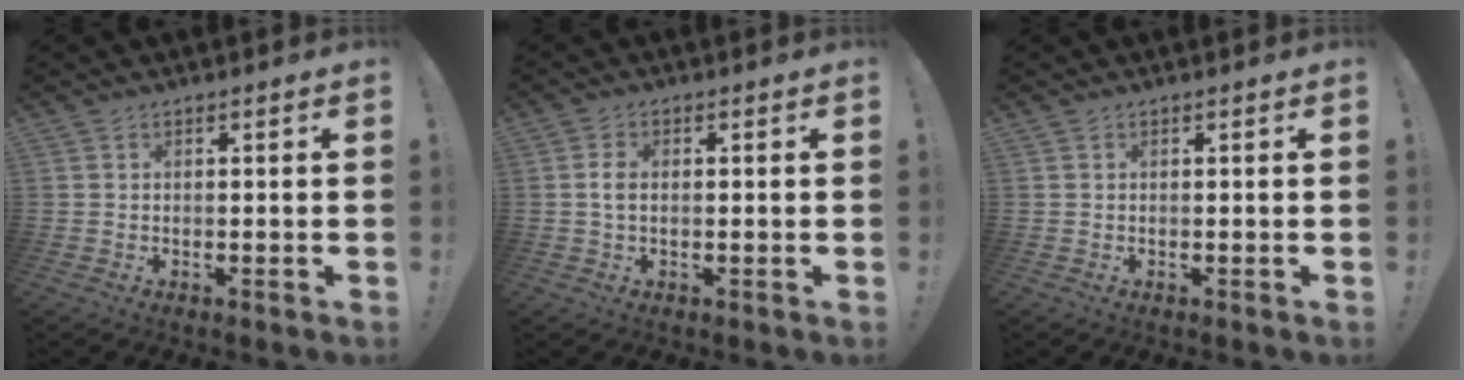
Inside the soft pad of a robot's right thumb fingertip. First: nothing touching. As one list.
[{"total": 2.8, "force": [0.0, 1.6, 2.3], "torque": [-0.039, 0.006, -0.001]}, {"total": 0.0}]